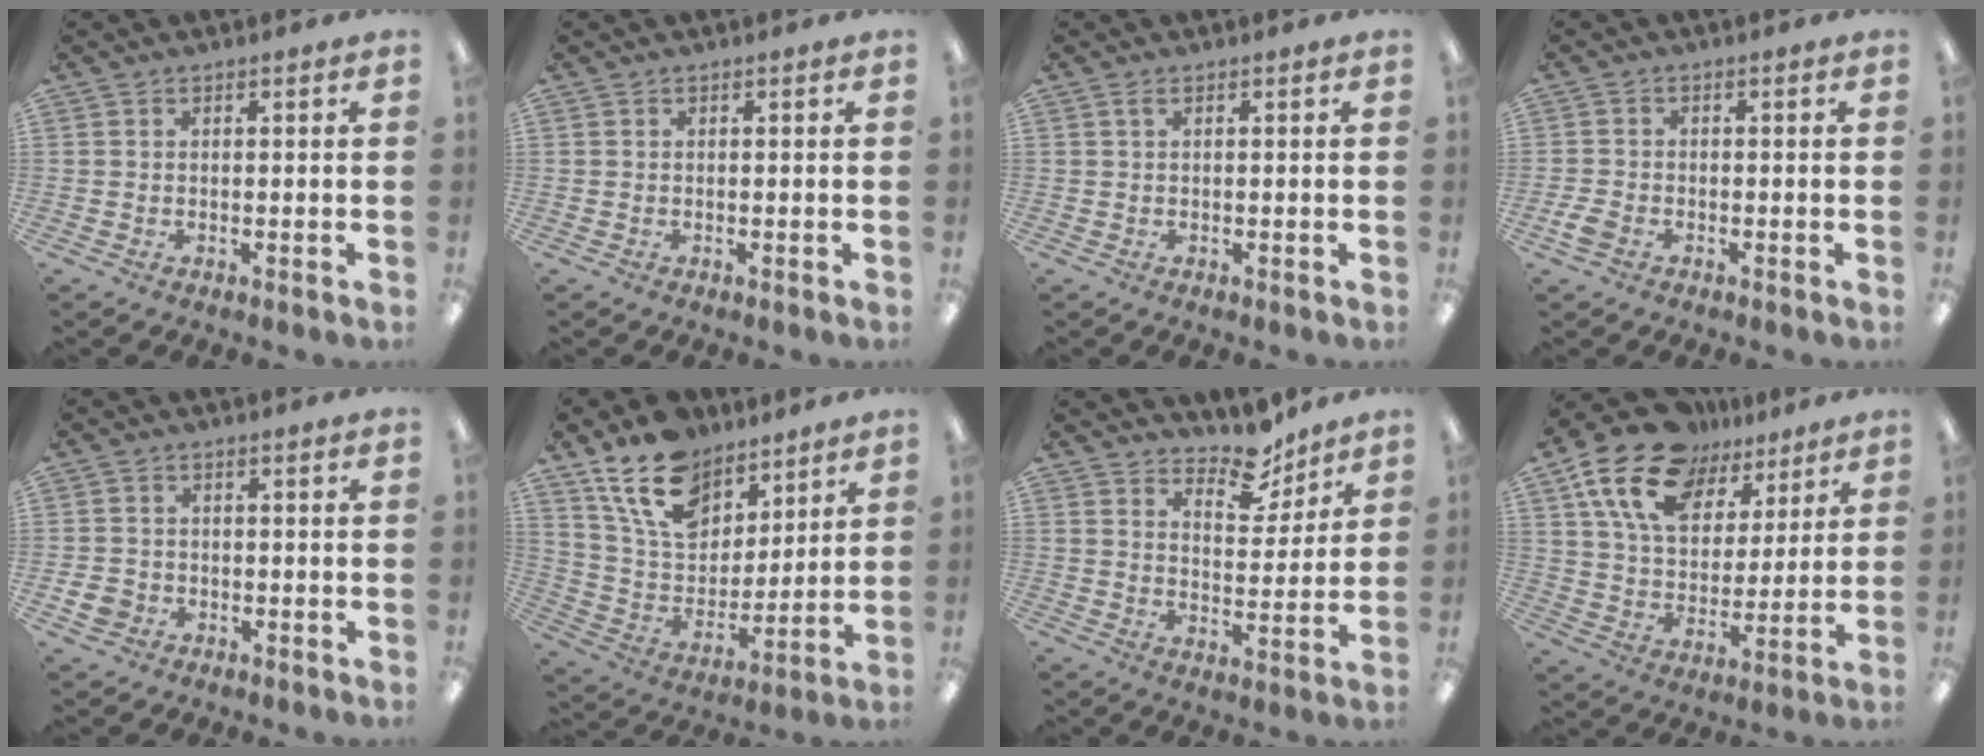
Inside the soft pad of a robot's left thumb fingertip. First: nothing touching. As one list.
[{"total": 0.0}, {"total": 1.0, "force": [0.3, 0.2, 0.9], "torque": [-0.019, 0.002, 0.005]}, {"total": 2.9, "force": [-1.5, 1.8, 1.8], "torque": [-0.040, 0.002, -0.030]}, {"total": 3.8, "force": [-1.5, 3.2, 1.4], "torque": [-0.035, 0.003, -0.029]}, {"total": 17.9, "force": [12.3, 10.4, 7.8], "torque": [-0.152, -0.059, 0.229]}, {"total": 9.2, "force": [7.8, 4.0, 3.0], "torque": [-0.030, -0.058, 0.137]}, {"total": 18.8, "force": [11.7, 11.1, 9.5], "torque": [-0.176, -0.052, 0.217]}]